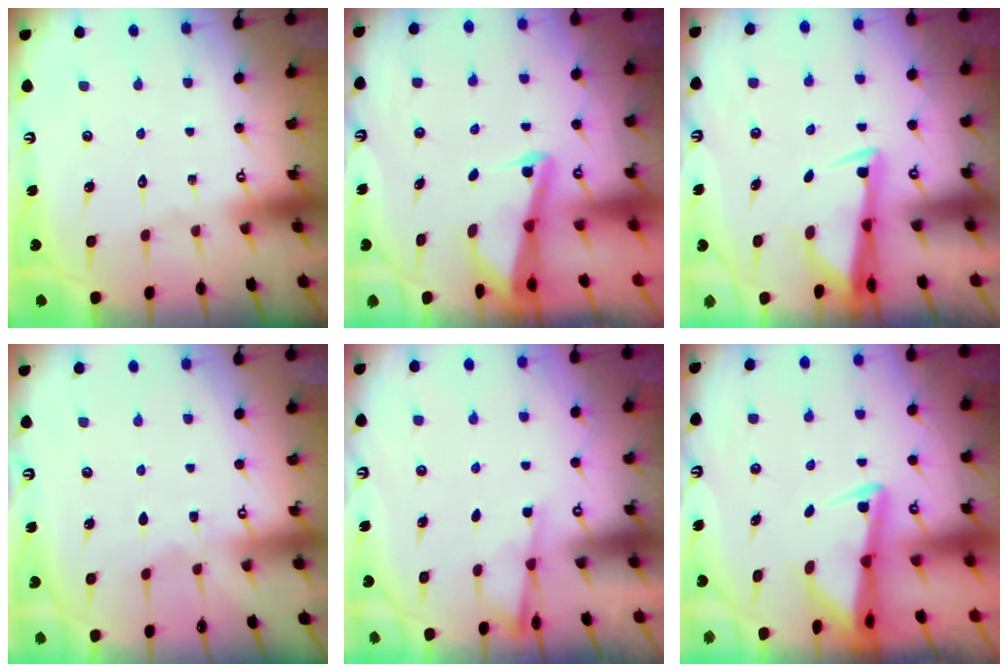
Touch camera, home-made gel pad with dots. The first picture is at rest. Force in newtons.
{"total": 2.6, "press": 2.5, "slide": 0.6}
{"total": 2.8, "press": 2.7, "slide": 1.0}
{"total": 2.9, "press": 2.9, "slide": 0.3}
{"total": 3.2, "press": 3.2, "slide": 0.5}
{"total": 2.8, "press": 2.7, "slide": 0.6}